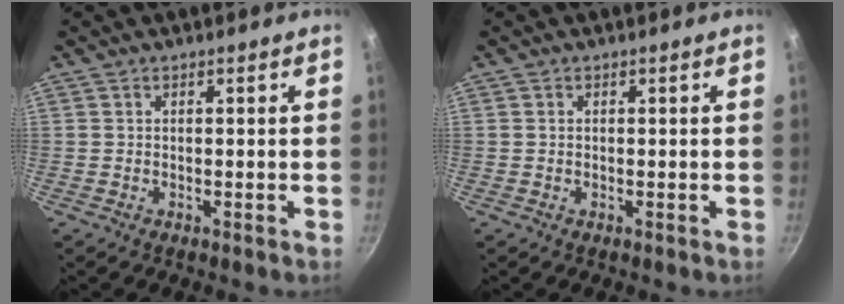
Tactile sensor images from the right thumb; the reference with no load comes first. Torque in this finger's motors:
{"motor_torque": [-0.05, -0.22, -0.05, 0.57, 0.04]}